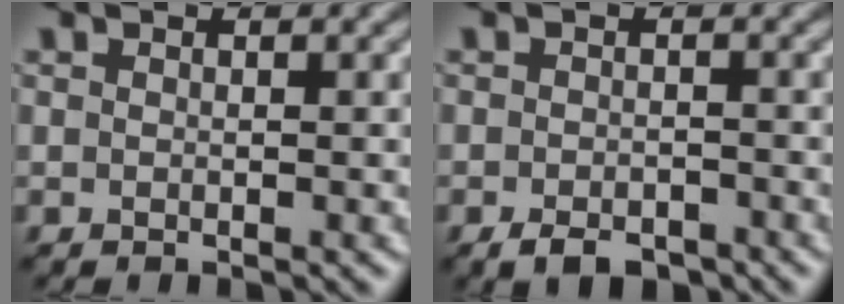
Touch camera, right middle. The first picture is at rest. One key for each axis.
{"total": 2.9, "fx": -2.2, "fy": 1.3, "fz": 1.5, "tx": -0.023, "ty": -0.005, "tz": -0.034}